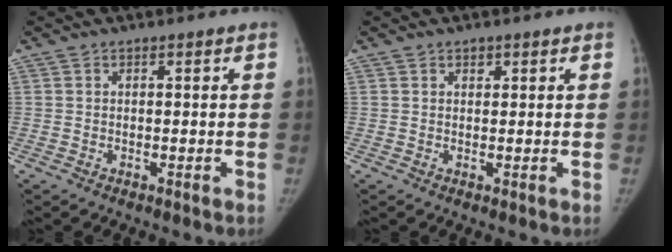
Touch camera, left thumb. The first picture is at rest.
{"total": 1.2, "force": [0.8, 0.8, 0.5], "torque": [0.000, -0.005, 0.011]}